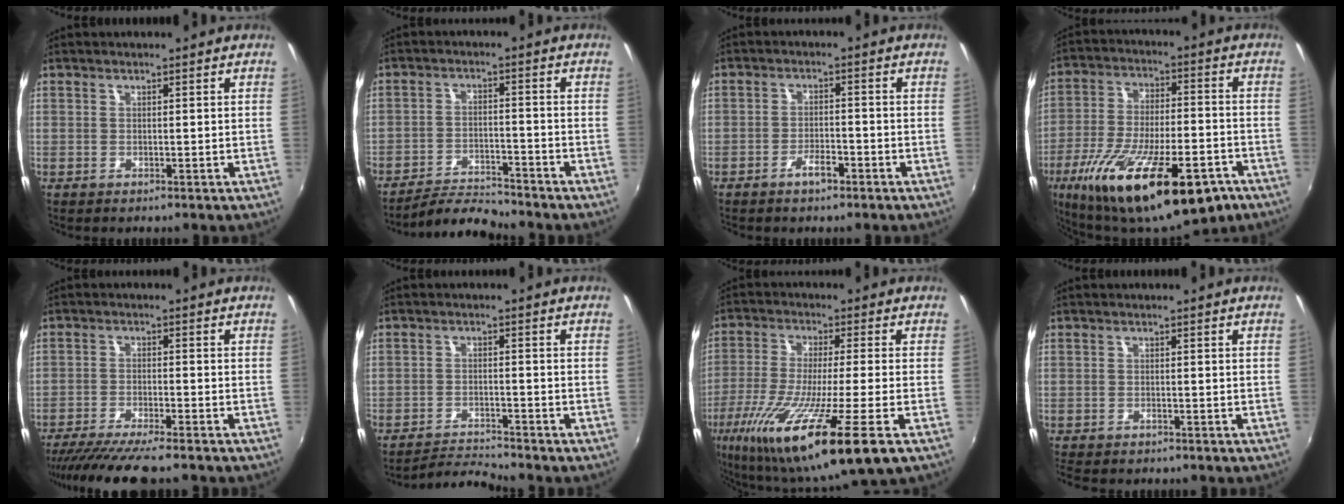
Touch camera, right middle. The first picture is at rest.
{"total": 7.4, "force": [-7.2, 0.1, 1.7], "torque": [-0.048, 0.000, -0.128]}
{"total": 3.4, "force": [-2.4, 1.1, 2.1], "torque": [-0.048, 0.002, -0.041]}
{"total": 25.6, "force": [-14.3, 8.9, 19.2], "torque": [-0.348, -0.051, -0.219]}
{"total": 11.2, "force": [-9.7, 0.5, 5.6], "torque": [-0.121, -0.032, -0.159]}
{"total": 5.2, "force": [-5.1, -1.1, 0.5], "torque": [-0.031, -0.001, -0.096]}
{"total": 19.7, "force": [-10.3, 0.6, 16.8], "torque": [-0.333, -0.071, -0.182]}
{"total": 3.2, "force": [-2.8, 1.0, 1.3], "torque": [-0.035, -0.015, -0.046]}